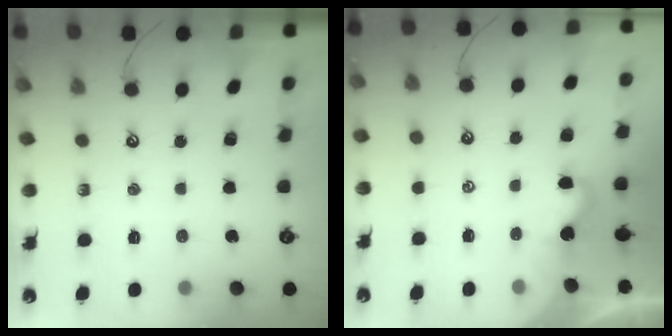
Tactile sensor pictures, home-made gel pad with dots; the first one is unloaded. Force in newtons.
{"total": 2.1, "press": 2.0, "slide": 0.4}